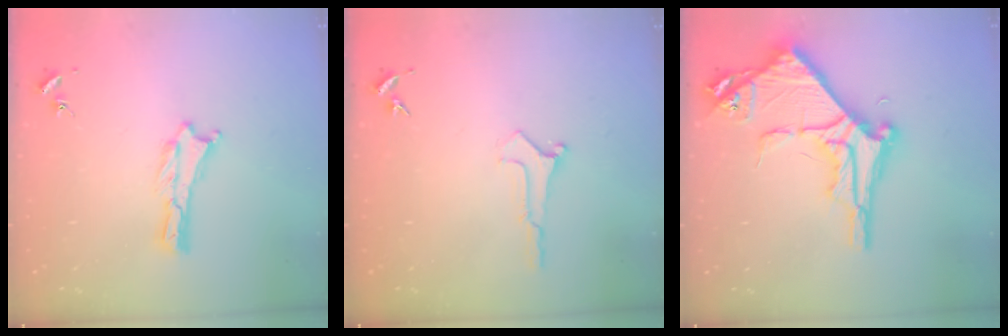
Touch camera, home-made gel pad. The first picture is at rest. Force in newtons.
{"total": 0.0}
{"total": 8.7, "press": 8.7, "slide": 1.0}